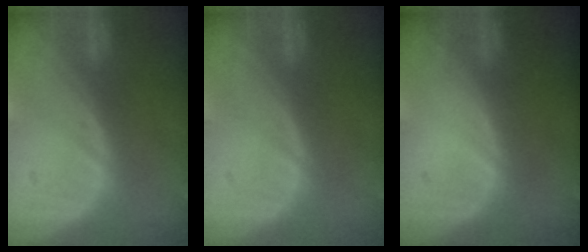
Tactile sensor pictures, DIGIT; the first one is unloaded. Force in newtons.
{"total": 0.0}
{"total": 0.0}